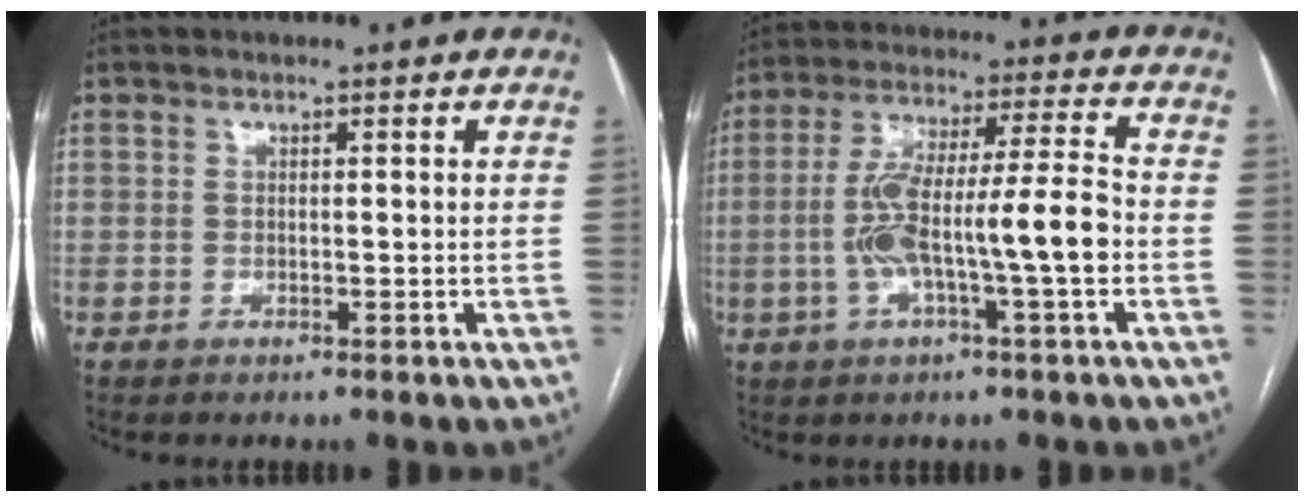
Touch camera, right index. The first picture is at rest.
{"total": 12.7, "force": [-2.7, 0.8, 12.4], "torque": [-0.233, 0.023, -0.049]}